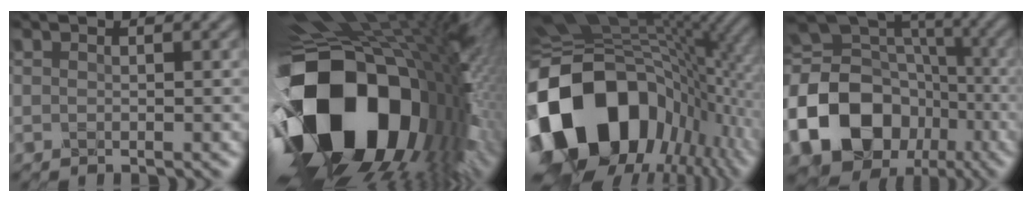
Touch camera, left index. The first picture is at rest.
{"total": 21.0, "force": [-4.7, 13.7, 15.2], "torque": [-0.322, -0.069, -0.057]}
{"total": 19.5, "force": [-4.4, 13.8, 13.1], "torque": [-0.282, -0.023, -0.075]}
{"total": 19.4, "force": [-6.3, 15.7, 9.6], "torque": [-0.208, -0.006, -0.128]}